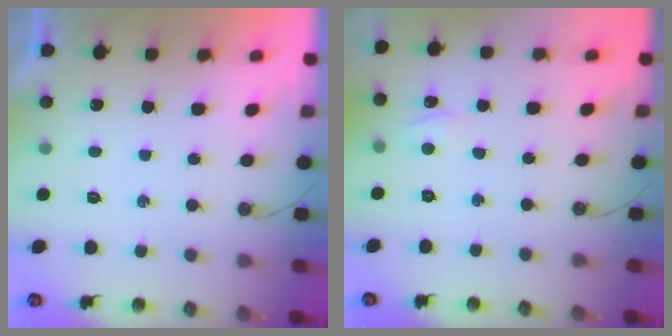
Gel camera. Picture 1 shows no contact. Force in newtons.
{"total": 3.4, "press": 3.4, "slide": 0.4}